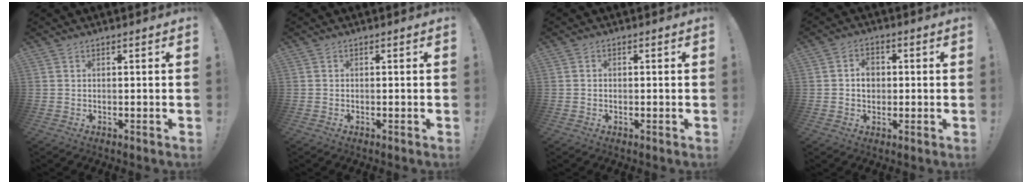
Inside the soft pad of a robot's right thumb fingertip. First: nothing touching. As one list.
[{"total": 0.0}, {"total": 0.7, "force": [-0.2, 0.7, 0.0], "torque": [0.000, 0.003, -0.005]}, {"total": 5.3, "force": [0.4, 4.5, 2.7], "torque": [-0.024, 0.000, 0.002]}]